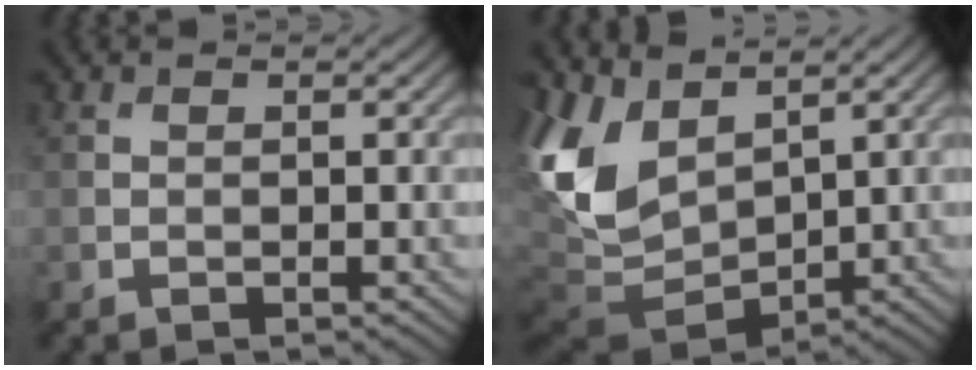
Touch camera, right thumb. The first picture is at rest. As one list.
[{"total": 10.6, "force": [2.9, 7.1, 7.4], "torque": [-0.201, -0.006, 0.056]}]